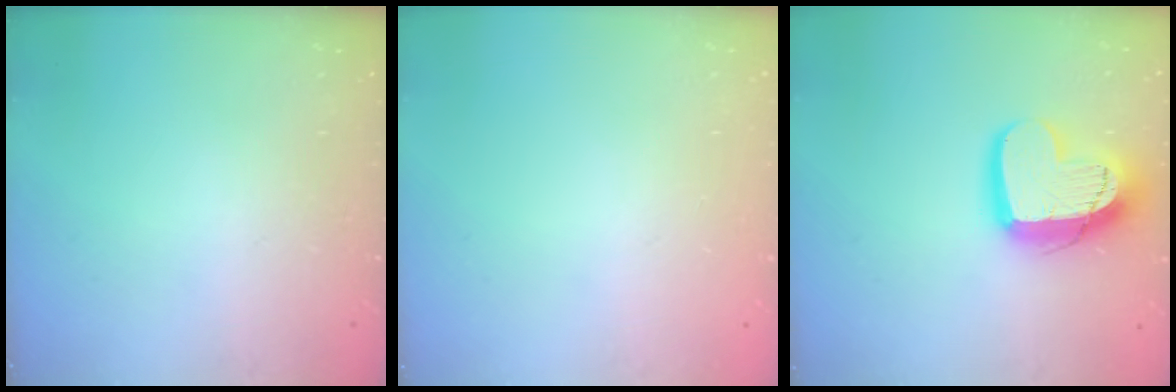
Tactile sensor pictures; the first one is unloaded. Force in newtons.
{"total": 0.0}
{"total": 16.2, "press": 16.1, "slide": 1.3}